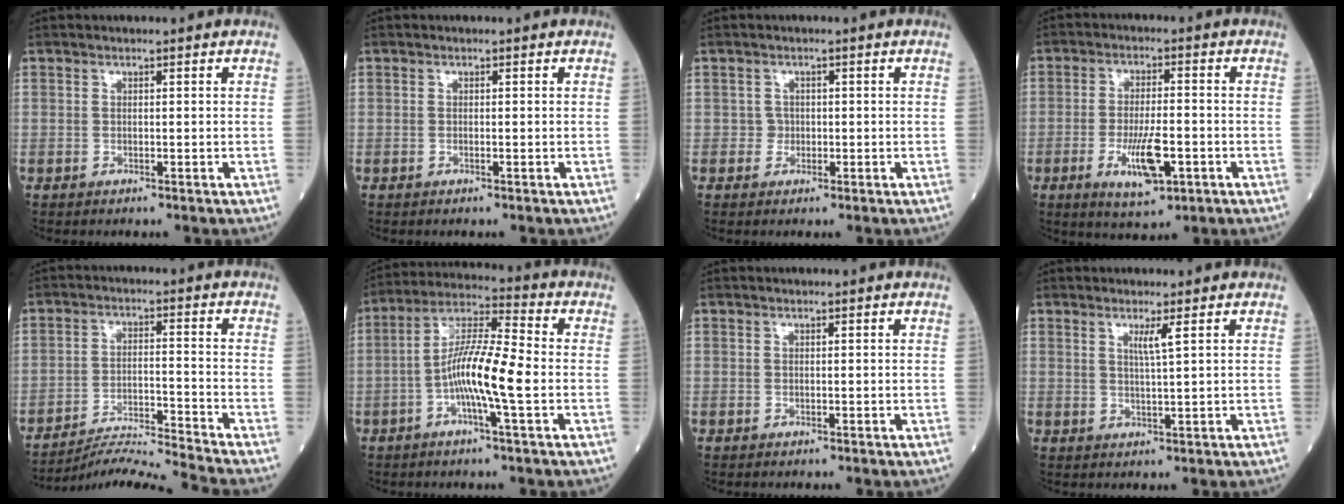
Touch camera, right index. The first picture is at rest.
{"total": 0.0}
{"total": 1.2, "force": [-0.2, 1.2, 0.1], "torque": [0.005, 0.005, -0.005]}
{"total": 8.1, "force": [-2.9, 2.2, 7.3], "torque": [-0.135, -0.010, -0.043]}
{"total": 11.1, "force": [-10.4, -3.5, 1.4], "torque": [-0.015, -0.006, -0.183]}
{"total": 10.8, "force": [-2.4, 0.6, 10.5], "torque": [-0.199, 0.009, -0.054]}
{"total": 0.0}
{"total": 2.3, "force": [1.1, -0.6, 2.0], "torque": [-0.038, -0.008, 0.022]}